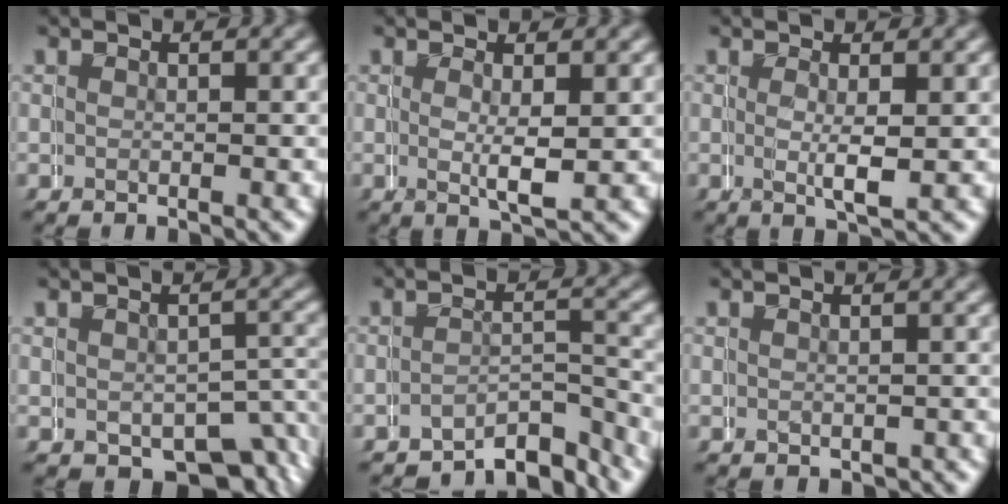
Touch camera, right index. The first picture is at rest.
{"total": 1.6, "force": [1.0, -0.2, 1.2], "torque": [-0.014, -0.002, 0.020]}
{"total": 1.4, "force": [0.9, -0.3, 1.0], "torque": [-0.008, -0.001, 0.017]}
{"total": 4.5, "force": [-1.5, 3.4, 2.7], "torque": [-0.024, -0.003, -0.026]}
{"total": 4.8, "force": [-4.6, 1.0, 0.3], "torque": [0.006, -0.013, -0.069]}
{"total": 1.1, "force": [-0.8, 0.6, -0.3], "torque": [0.003, -0.002, -0.012]}